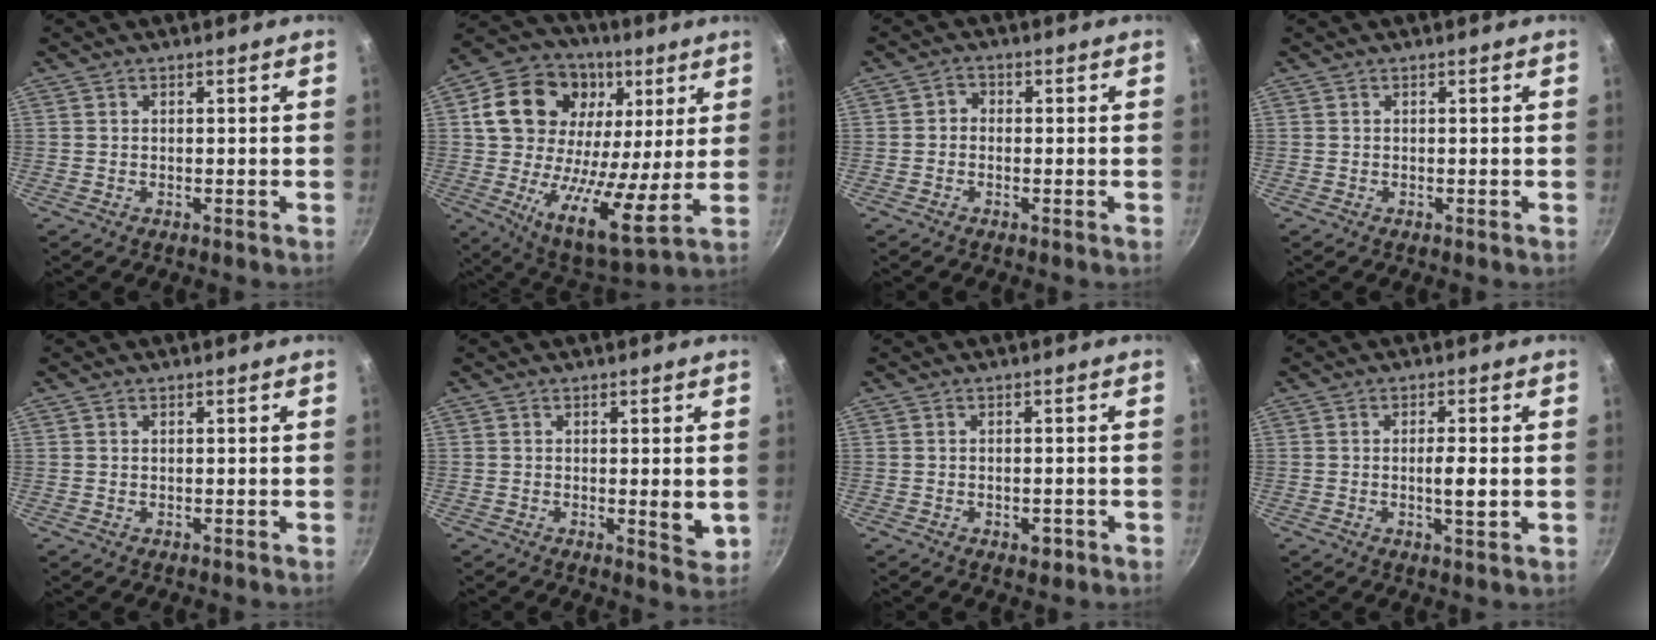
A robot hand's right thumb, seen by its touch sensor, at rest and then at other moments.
{"total": 25.0, "force": [6.8, 16.5, 17.5], "torque": [-0.271, -0.029, 0.100]}
{"total": 1.8, "force": [-0.5, 1.6, 0.8], "torque": [-0.007, 0.009, -0.015]}
{"total": 0.0}
{"total": 0.5, "force": [0.3, 0.3, 0.3], "torque": [-0.006, 0.001, 0.005]}
{"total": 3.9, "force": [0.1, 1.1, 3.7], "torque": [-0.051, -0.012, 0.002]}
{"total": 2.4, "force": [-1.0, 1.3, 1.7], "torque": [-0.022, 0.003, -0.011]}
{"total": 4.0, "force": [-0.2, 0.7, 4.0], "torque": [-0.075, -0.004, -0.007]}